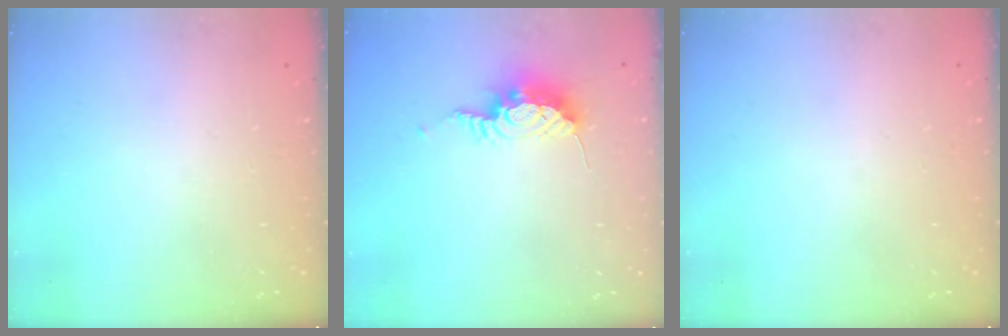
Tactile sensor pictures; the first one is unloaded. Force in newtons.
{"total": 9.6, "press": 9.5, "slide": 1.1}
{"total": 0.0}